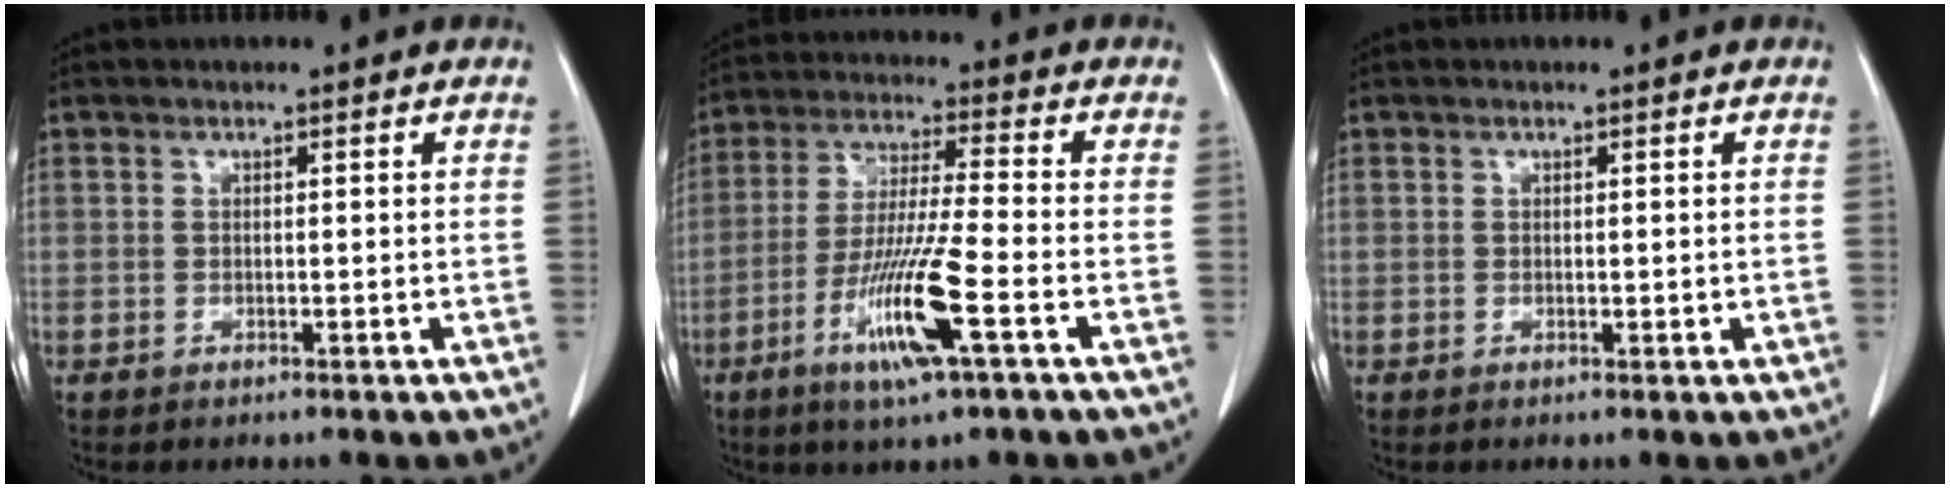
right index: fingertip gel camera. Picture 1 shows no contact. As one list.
[{"total": 12.4, "force": [-5.1, -0.1, 11.3], "torque": [-0.224, -0.023, -0.098]}, {"total": 0.7, "force": [-0.1, 0.3, 0.6], "torque": [-0.009, -0.003, 0.001]}]